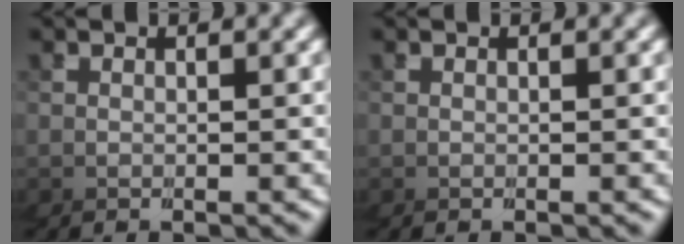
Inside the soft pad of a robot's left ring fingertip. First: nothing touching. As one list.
[{"total": 0.0}]